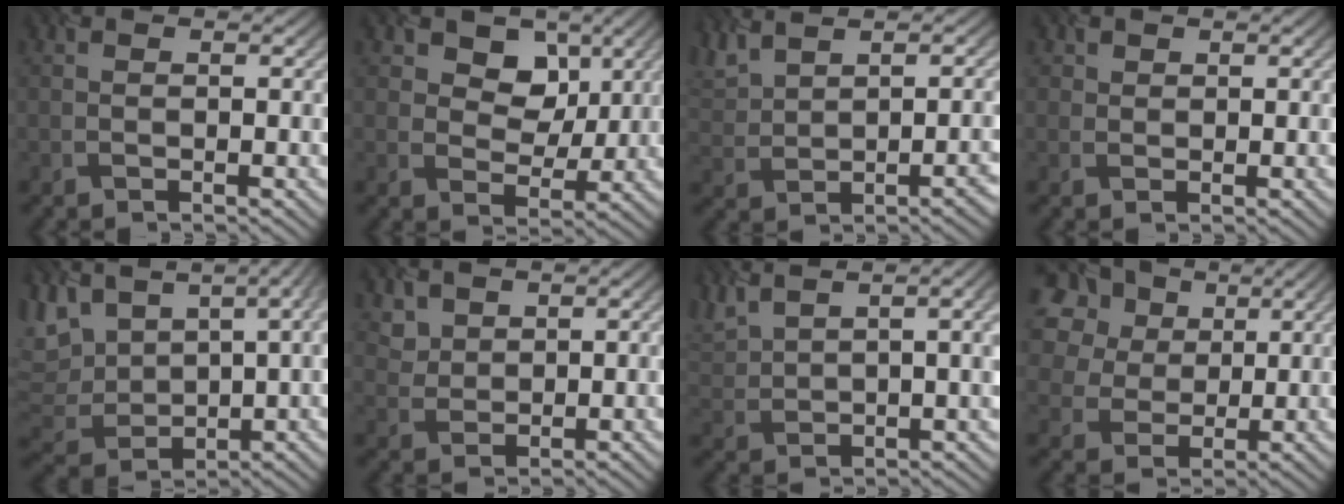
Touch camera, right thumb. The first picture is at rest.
{"total": 6.8, "force": [3.5, 5.2, 2.6], "torque": [-0.060, -0.003, 0.056]}
{"total": 7.1, "force": [3.6, 3.1, 5.2], "torque": [-0.105, 0.024, 0.071]}
{"total": 1.5, "force": [1.0, 1.1, -0.3], "torque": [0.007, 0.001, 0.023]}
{"total": 11.7, "force": [7.3, 5.3, 7.6], "torque": [-0.215, 0.028, 0.154]}
{"total": 2.6, "force": [2.0, 1.5, -0.5], "torque": [-0.003, -0.001, 0.049]}
{"total": 10.5, "force": [6.3, 3.6, 7.6], "torque": [-0.159, 0.024, 0.123]}
{"total": 14.1, "force": [7.6, 10.3, 5.8], "torque": [-0.186, 0.038, 0.149]}